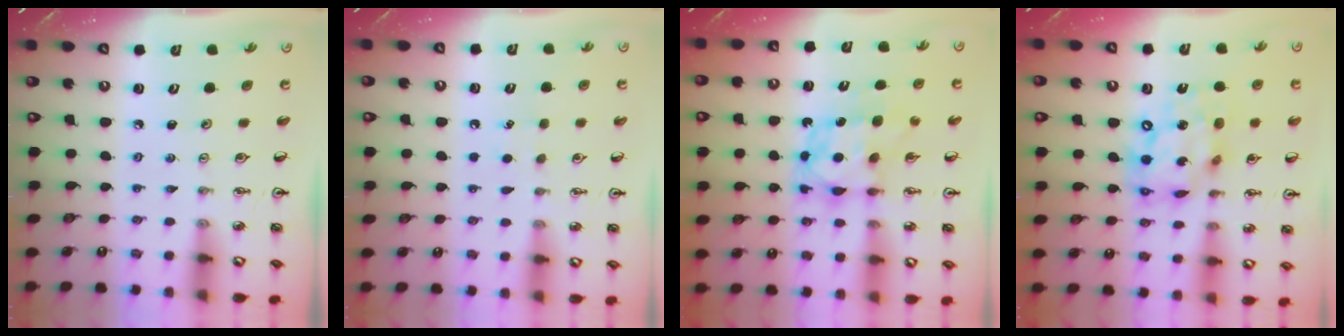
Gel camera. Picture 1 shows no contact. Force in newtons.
{"total": 5.3, "press": 5.3, "slide": 0.7}
{"total": 7.5, "press": 7.5, "slide": 0.6}
{"total": 14.4, "press": 14.3, "slide": 1.3}